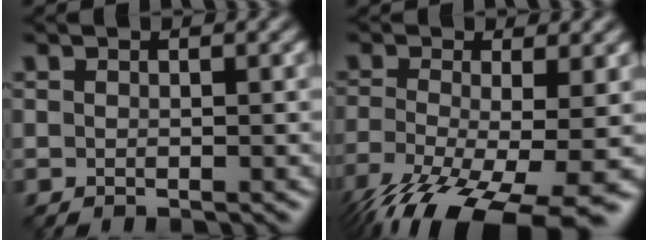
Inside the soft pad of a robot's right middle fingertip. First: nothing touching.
{"total": 11.4, "force": [-6.8, 3.0, 8.6], "torque": [-0.169, -0.027, -0.114]}